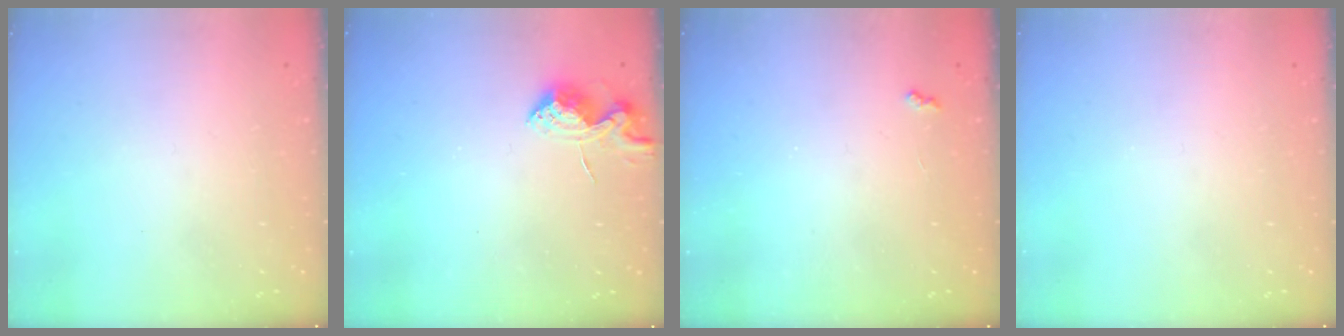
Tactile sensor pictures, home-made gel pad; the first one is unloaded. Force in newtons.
{"total": 7.3, "press": 7.3, "slide": 0.6}
{"total": 3.1, "press": 3.1, "slide": 0.5}
{"total": 0.0}